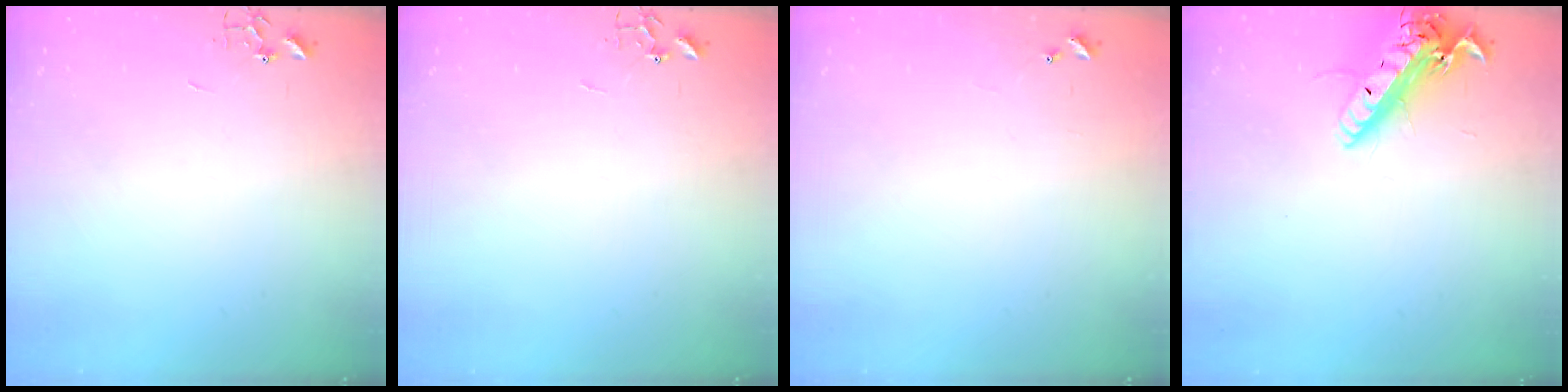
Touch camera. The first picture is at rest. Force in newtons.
{"total": 0.0}
{"total": 3.7, "press": 3.6, "slide": 0.4}
{"total": 17.4, "press": 16.9, "slide": 4.1}